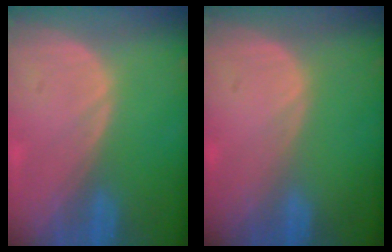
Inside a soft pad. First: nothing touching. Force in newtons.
{"total": 0.0}